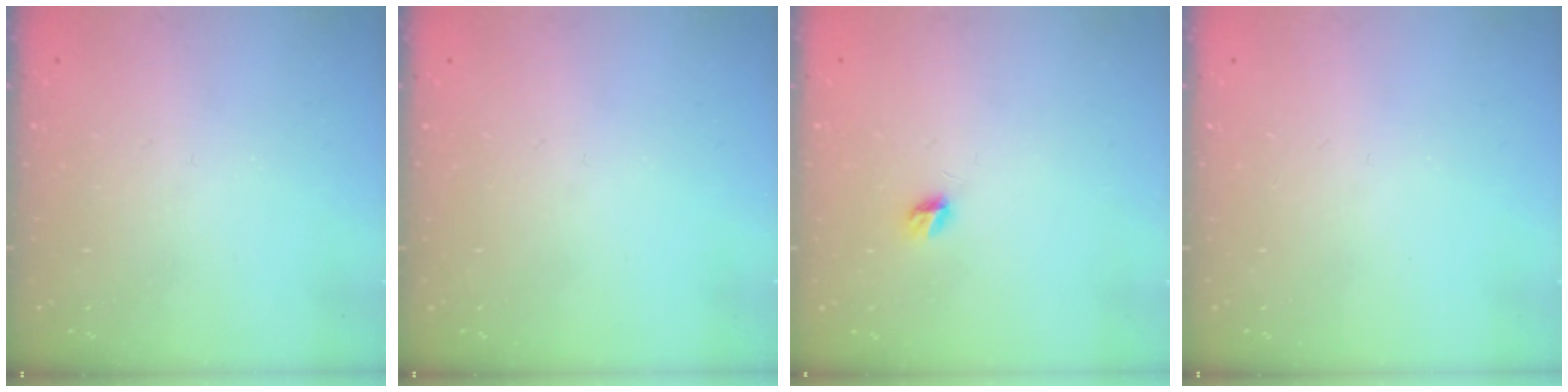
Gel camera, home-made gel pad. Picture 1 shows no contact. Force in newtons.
{"total": 0.0}
{"total": 5.0, "press": 5.0, "slide": 0.4}
{"total": 0.0}